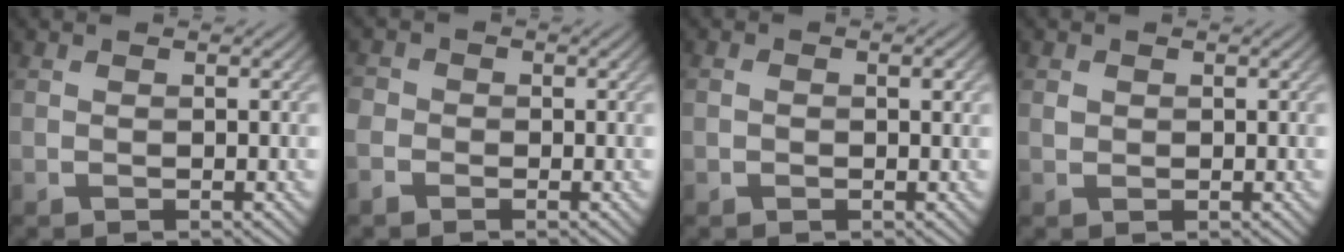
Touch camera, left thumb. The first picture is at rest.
{"total": 2.4, "force": [-1.6, 1.7, 0.7], "torque": [-0.021, -0.001, -0.046]}
{"total": 1.4, "force": [0.0, 0.9, 1.1], "torque": [-0.015, -0.001, -0.001]}
{"total": 0.7, "force": [0.2, 0.6, 0.2], "torque": [-0.004, -0.001, 0.003]}